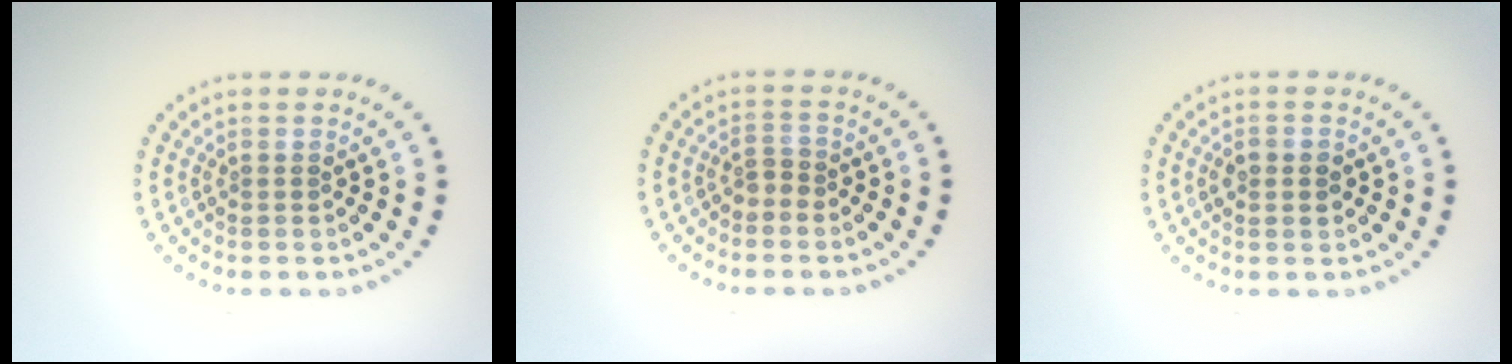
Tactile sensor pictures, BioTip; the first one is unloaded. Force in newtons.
{"total": 1.3, "press": 1.0, "slide": 0.8}
{"total": 2.2, "press": 2.2, "slide": 0.1}